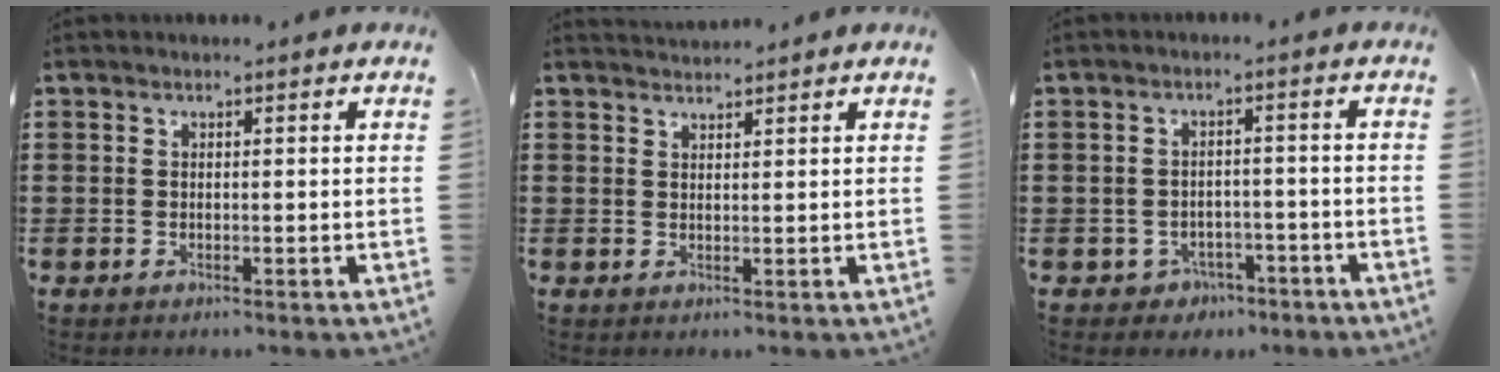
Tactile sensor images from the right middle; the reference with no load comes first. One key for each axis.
{"total": 1.7, "fx": 1.7, "fy": 0.0, "fz": -0.2, "tx": -0.001, "ty": 0.003, "tz": 0.032}
{"total": 2.4, "fx": -2.0, "fy": 1.3, "fz": 0.2, "tx": -0.013, "ty": 0.001, "tz": -0.044}